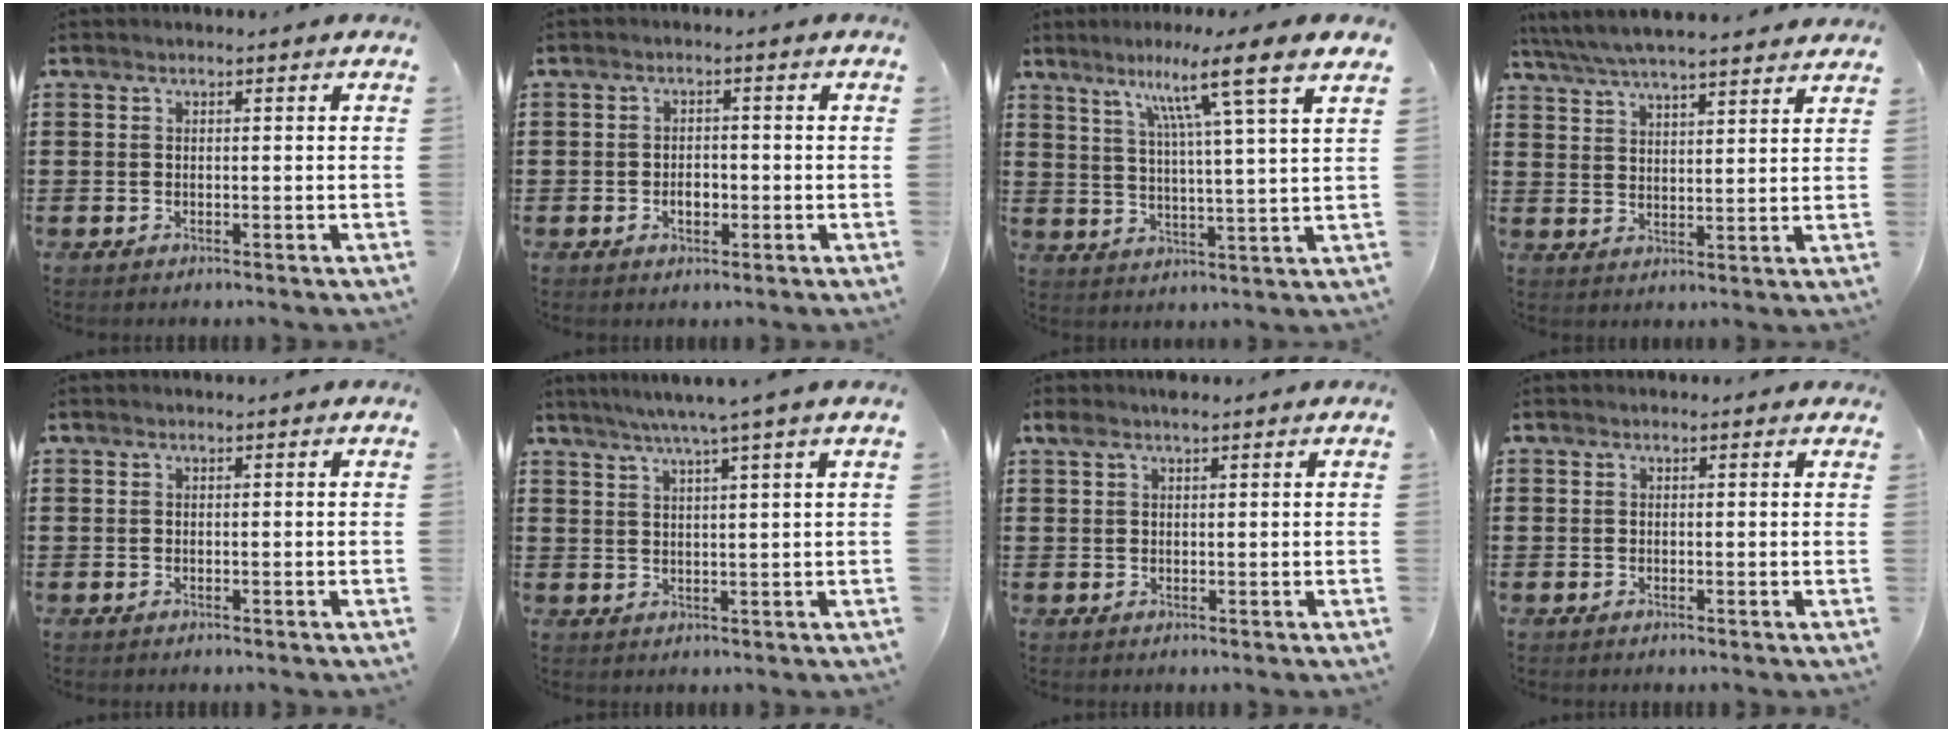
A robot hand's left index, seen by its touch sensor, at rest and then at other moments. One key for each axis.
{"total": 2.4, "fx": -0.7, "fy": 1.4, "fz": 1.7, "tx": -0.036, "ty": 0.004, "tz": -0.016}
{"total": 9.5, "fx": 6.3, "fy": -1.1, "fz": 7.0, "tx": -0.131, "ty": -0.031, "tz": 0.093}
{"total": 5.3, "fx": 5.1, "fy": 0.1, "fz": 1.6, "tx": -0.051, "ty": -0.025, "tz": 0.089}
{"total": 0.0}
{"total": 4.1, "fx": 3.2, "fy": -1.0, "fz": 2.4, "tx": -0.054, "ty": -0.007, "tz": 0.053}
{"total": 2.1, "fx": 1.4, "fy": 0.7, "fz": 1.4, "tx": -0.032, "ty": 0.004, "tz": 0.025}
{"total": 0.6, "fx": 0.2, "fy": 0.5, "fz": 0.1, "tx": -0.004, "ty": 0.005, "tz": 0.004}